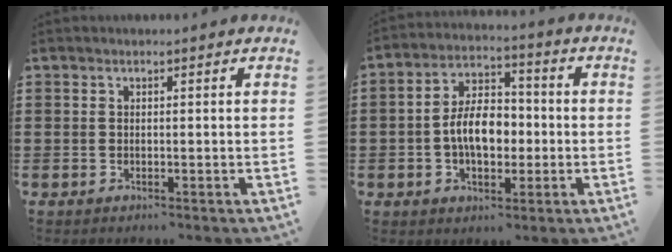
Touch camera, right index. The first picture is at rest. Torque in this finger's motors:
{"motor_torque": [1.15, -0.99, 0.31, 0.21]}